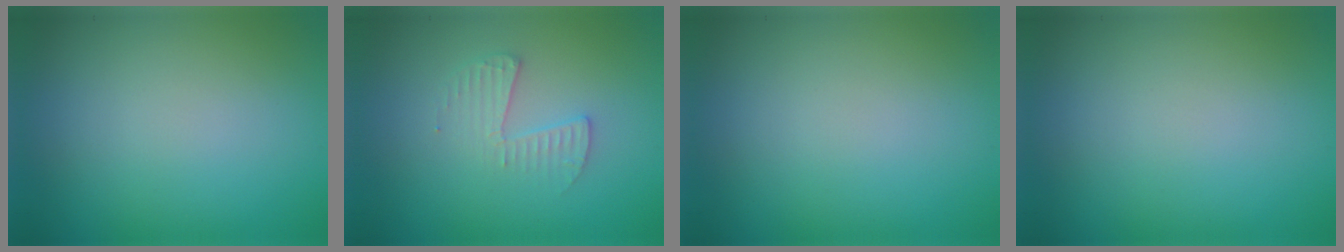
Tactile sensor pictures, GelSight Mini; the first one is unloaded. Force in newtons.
{"total": 2.1, "press": 2.0, "slide": 0.1}
{"total": 0.0}
{"total": 0.0}